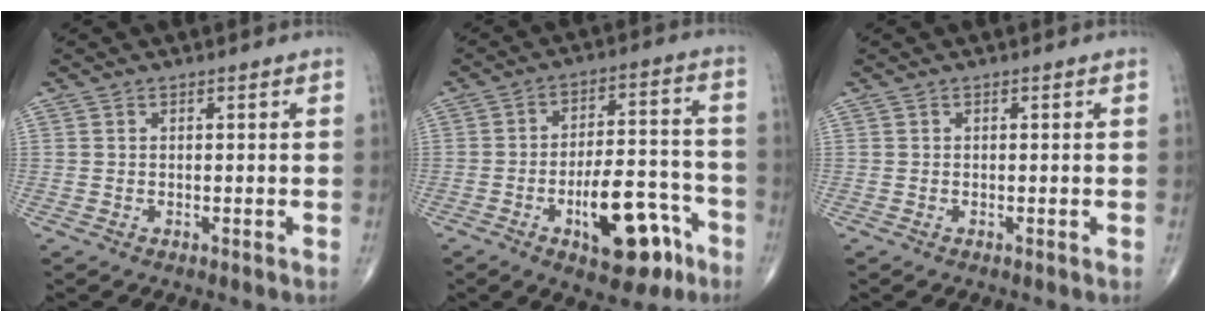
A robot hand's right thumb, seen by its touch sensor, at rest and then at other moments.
{"total": 15.0, "force": [-6.8, 6.6, 11.6], "torque": [-0.149, 0.048, -0.095]}
{"total": 0.0}